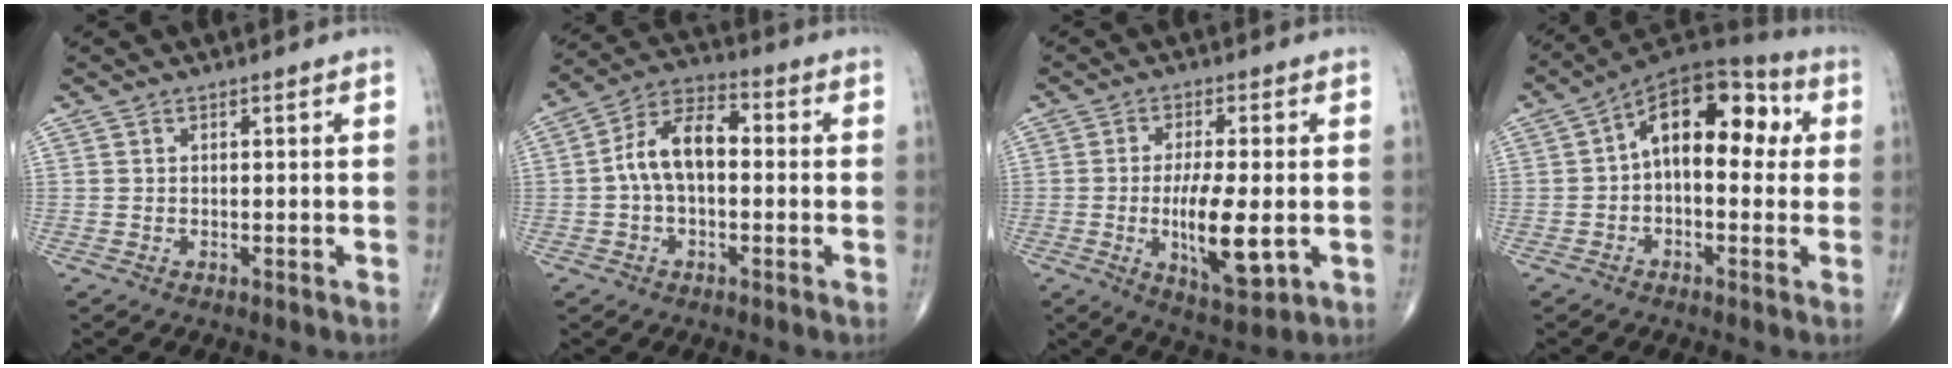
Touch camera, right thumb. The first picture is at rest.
{"total": 10.1, "force": [-0.1, 5.8, 8.2], "torque": [-0.143, 0.036, -0.012]}
{"total": 11.5, "force": [-1.8, 3.8, 10.8], "torque": [-0.183, -0.015, -0.022]}
{"total": 15.0, "force": [2.0, 8.6, 12.2], "torque": [-0.139, 0.045, 0.018]}